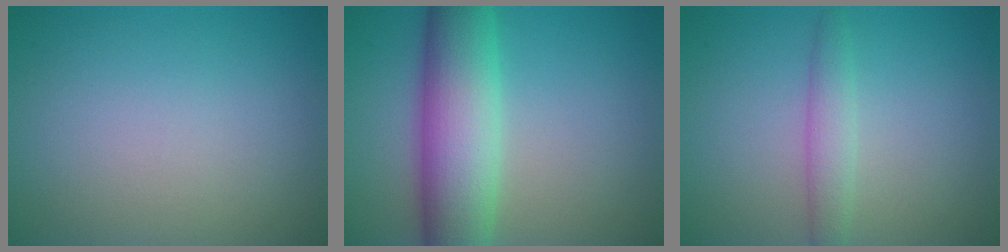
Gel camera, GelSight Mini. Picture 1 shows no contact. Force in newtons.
{"total": 9.0, "press": 9.0, "slide": 0.2}
{"total": 2.1, "press": 2.1, "slide": 0.1}